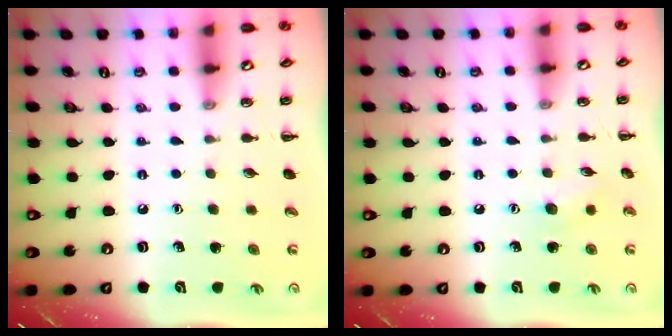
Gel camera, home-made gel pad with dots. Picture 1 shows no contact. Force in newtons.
{"total": 5.7, "press": 5.6, "slide": 1.3}